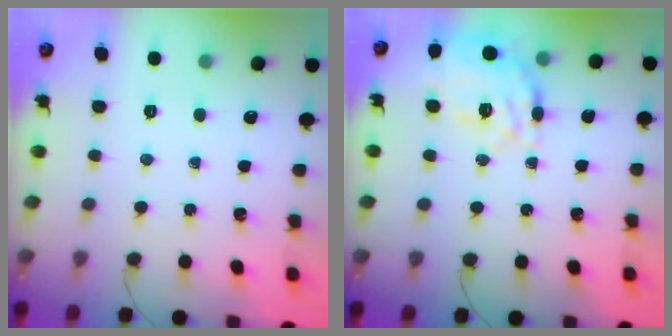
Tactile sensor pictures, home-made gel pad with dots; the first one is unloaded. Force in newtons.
{"total": 14.8, "press": 14.5, "slide": 3.1}